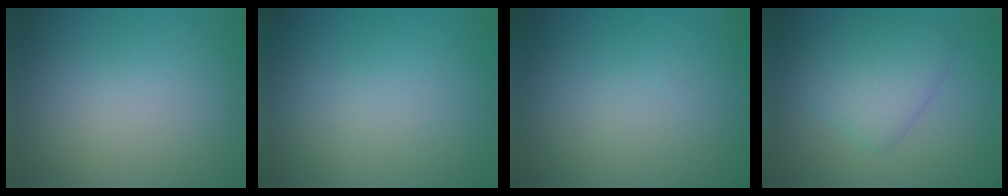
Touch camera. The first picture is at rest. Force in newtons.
{"total": 0.0}
{"total": 0.0}
{"total": 4.2, "press": 4.2, "slide": 0.1}